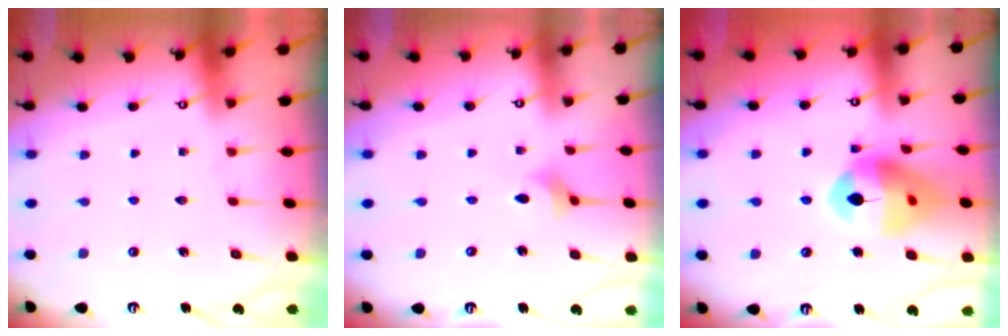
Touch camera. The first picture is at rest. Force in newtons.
{"total": 2.7, "press": 2.6, "slide": 0.7}
{"total": 15.2, "press": 15.1, "slide": 1.8}